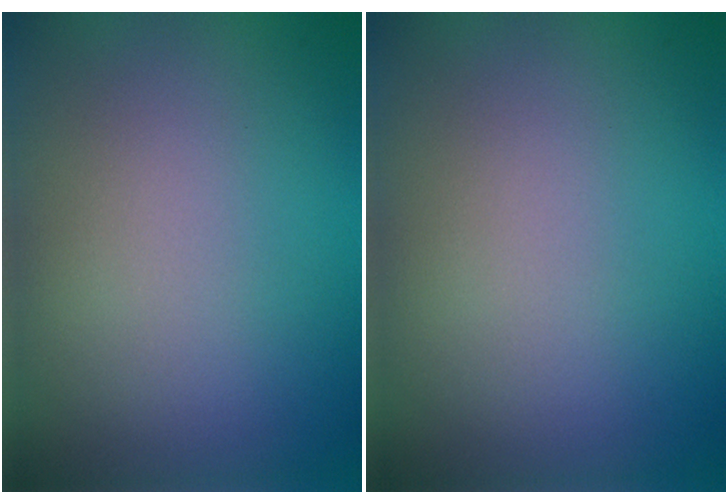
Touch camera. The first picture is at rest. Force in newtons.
{"total": 0.0}